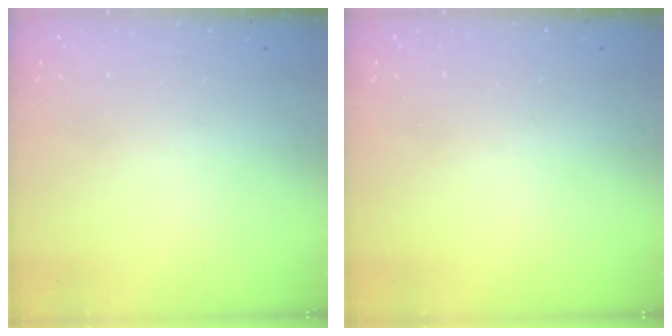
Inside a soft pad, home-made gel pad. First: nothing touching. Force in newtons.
{"total": 0.0}